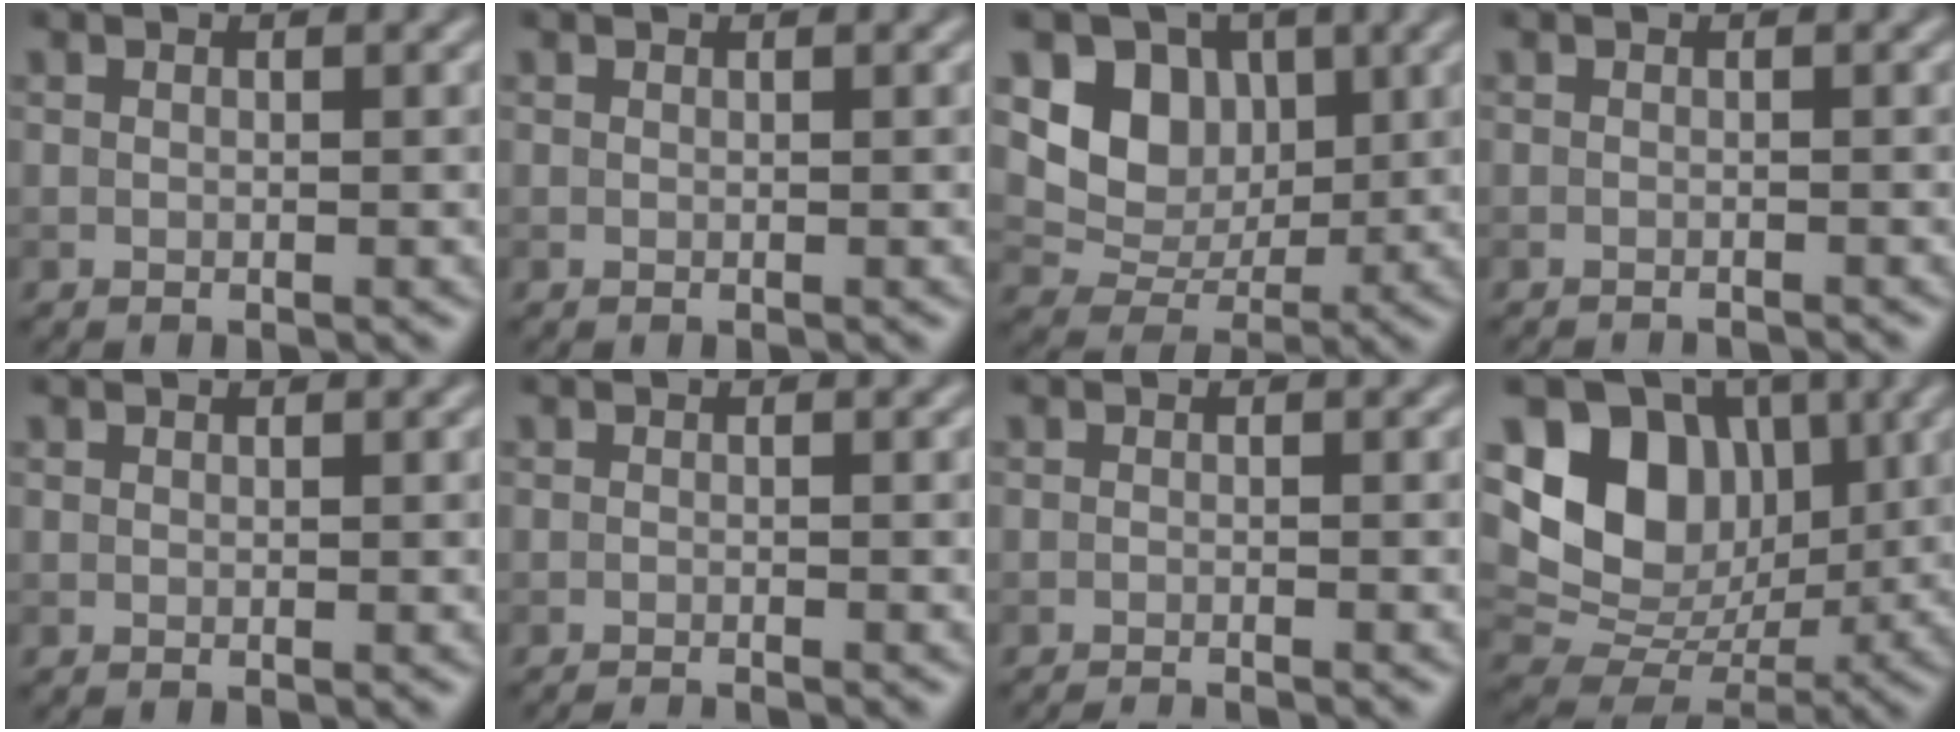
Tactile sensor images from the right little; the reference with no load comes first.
{"total": 0.0}
{"total": 6.0, "force": [1.7, 4.8, 3.1], "torque": [-0.049, -0.007, 0.021]}
{"total": 2.0, "force": [-2.0, 0.2, 0.5], "torque": [0.005, -0.006, -0.027]}
{"total": 0.0}
{"total": 2.0, "force": [-1.8, 0.3, 0.8], "torque": [-0.006, -0.004, -0.032]}
{"total": 2.4, "force": [-2.2, 0.3, 0.9], "torque": [-0.011, -0.004, -0.037]}
{"total": 10.9, "force": [2.8, 8.6, 6.2], "torque": [-0.111, 0.003, 0.036]}